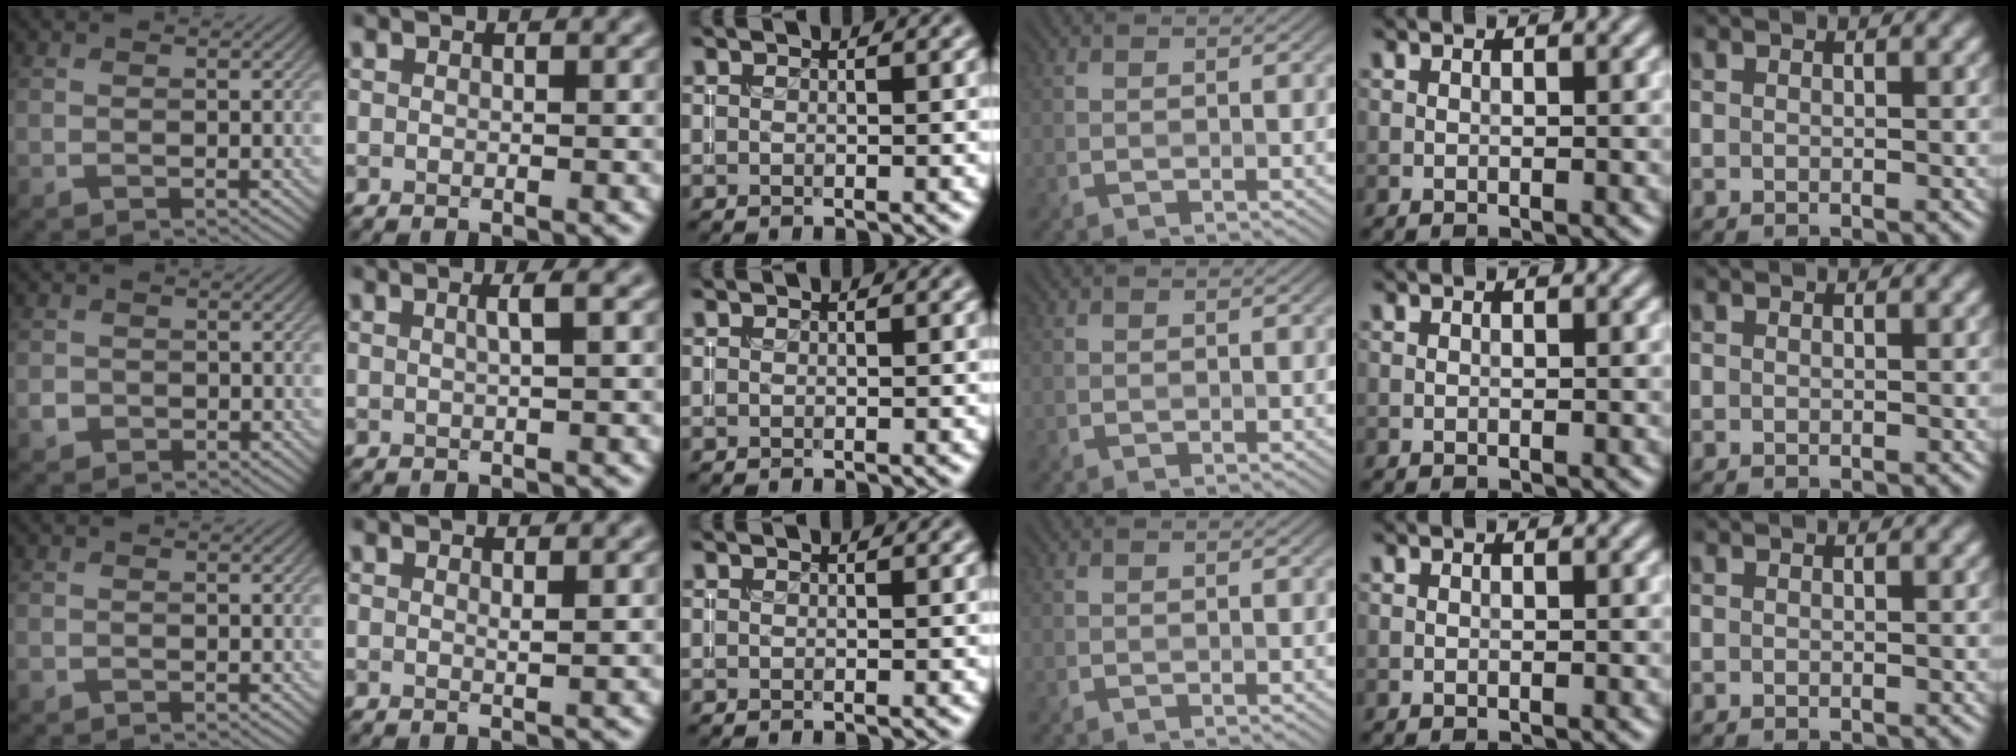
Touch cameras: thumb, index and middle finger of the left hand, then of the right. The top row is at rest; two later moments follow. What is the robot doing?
{"motion": "insert", "object": "coin"}